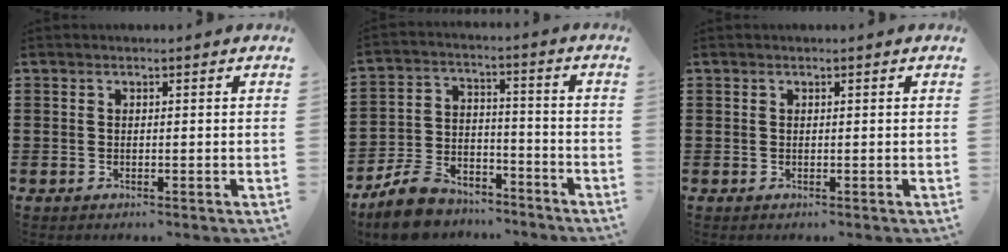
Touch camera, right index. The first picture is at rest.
{"total": 9.1, "force": [-8.1, 3.2, 2.6], "torque": [-0.064, 0.031, -0.159]}
{"total": 0.0}